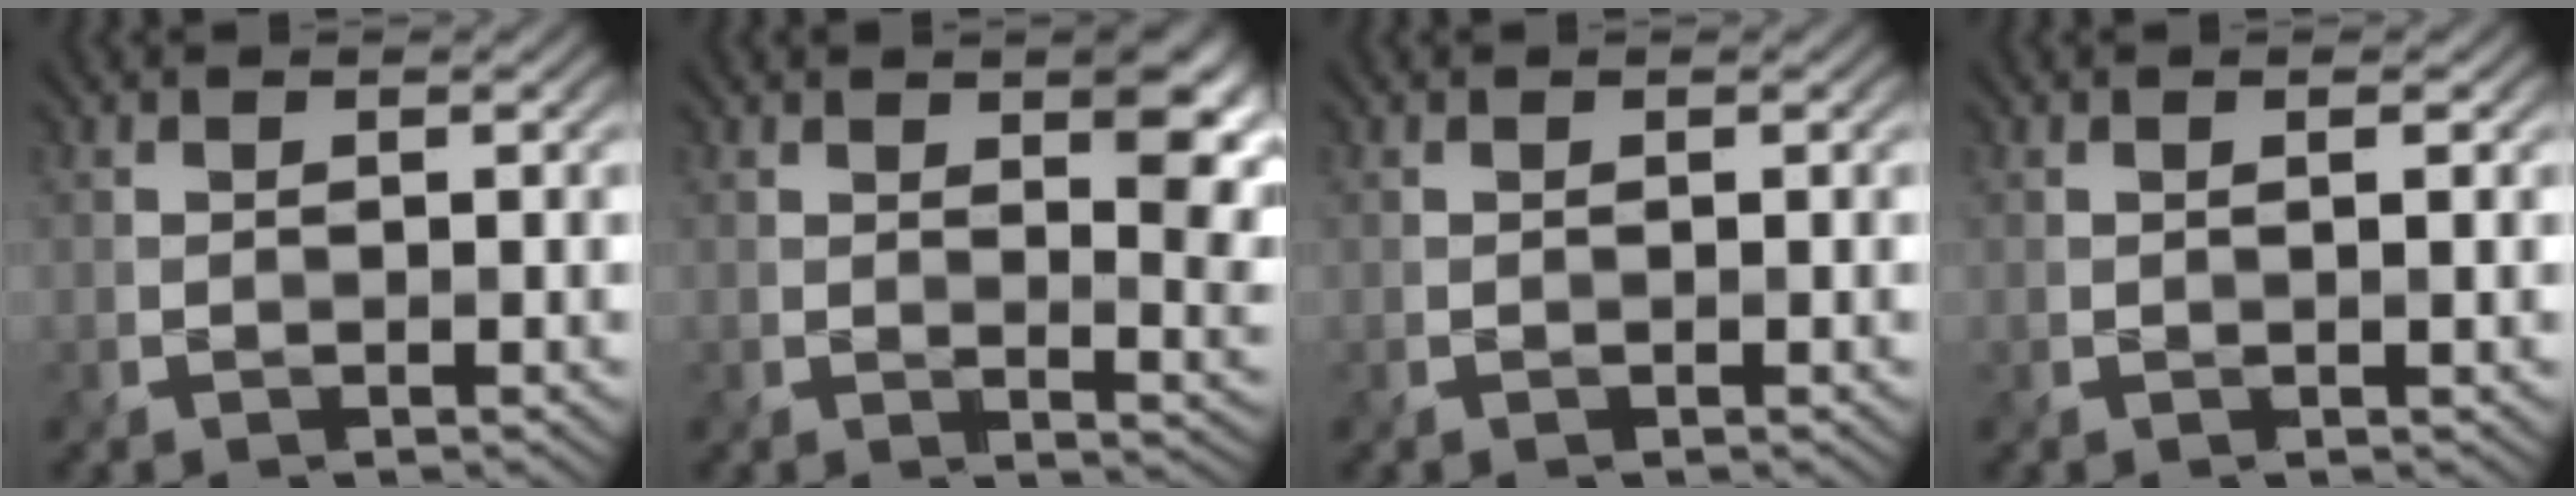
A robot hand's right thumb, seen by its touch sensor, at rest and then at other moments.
{"total": 7.2, "force": [2.8, 2.5, 6.2], "torque": [-0.085, -0.001, 0.048]}
{"total": 0.0}
{"total": 0.9, "force": [0.0, -0.1, 0.9], "torque": [-0.015, 0.001, -0.001]}